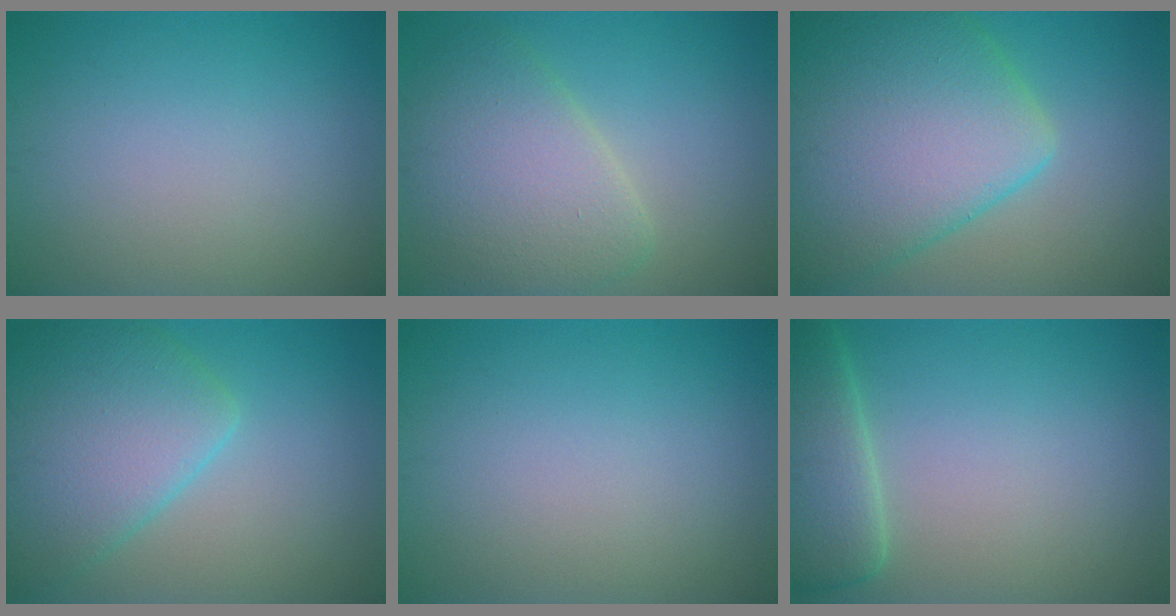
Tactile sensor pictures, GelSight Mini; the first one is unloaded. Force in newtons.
{"total": 6.1, "press": 6.1, "slide": 0.6}
{"total": 11.8, "press": 11.8, "slide": 0.3}
{"total": 7.2, "press": 7.2, "slide": 0.3}
{"total": 0.0}
{"total": 5.0, "press": 4.9, "slide": 0.7}